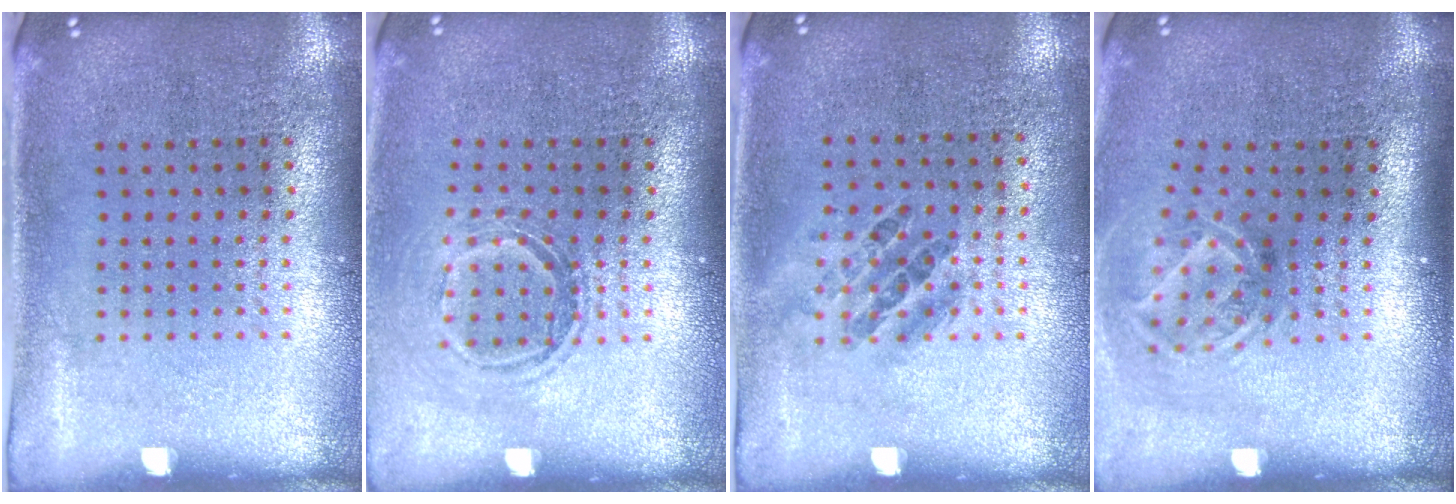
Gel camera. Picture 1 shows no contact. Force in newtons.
{"total": 1.5, "press": 1.2, "slide": 0.9}
{"total": 0.9, "press": 0.8, "slide": 0.5}
{"total": 1.9, "press": 1.3, "slide": 1.4}